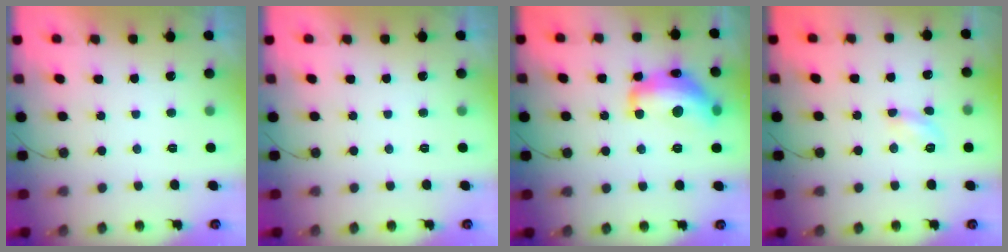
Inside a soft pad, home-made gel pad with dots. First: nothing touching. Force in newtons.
{"total": 0.0}
{"total": 16.7, "press": 16.6, "slide": 1.1}
{"total": 5.0, "press": 5.0, "slide": 0.5}